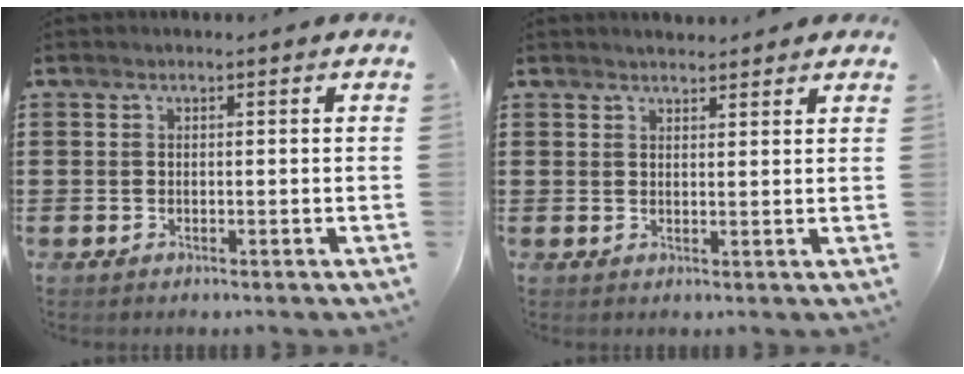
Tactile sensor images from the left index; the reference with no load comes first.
{"total": 1.8, "force": [1.8, 0.2, 0.1], "torque": [-0.006, 0.005, 0.035]}